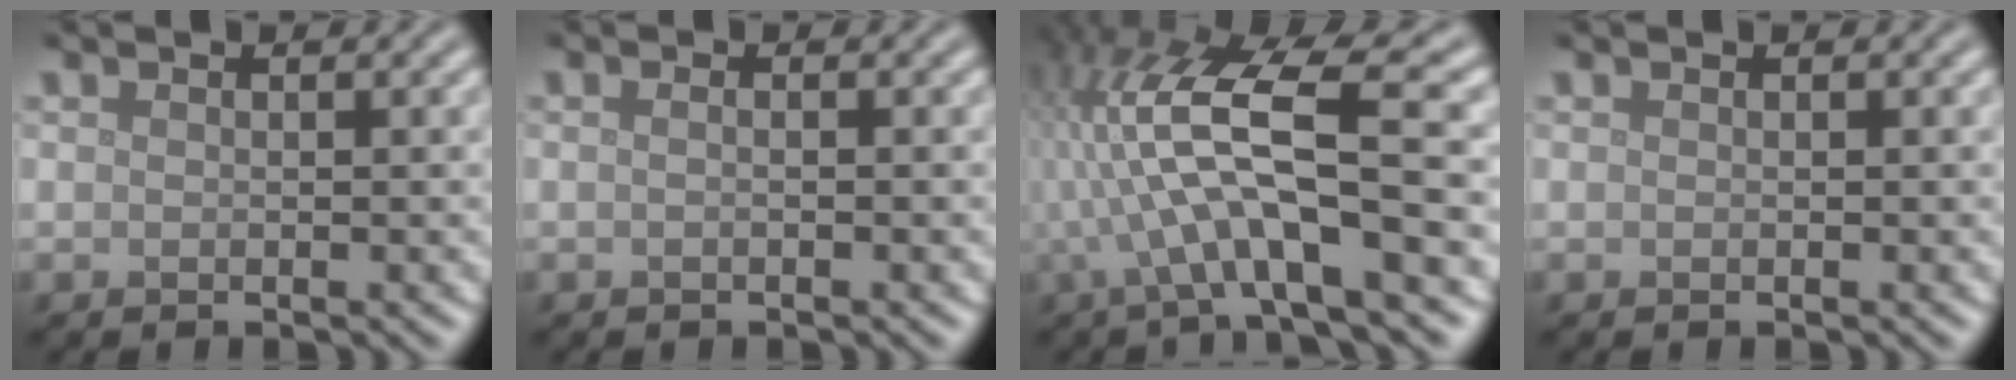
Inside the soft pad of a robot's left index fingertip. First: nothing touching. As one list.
[{"total": 1.1, "force": [0.1, 0.5, 1.0], "torque": [-0.006, -0.008, -0.010]}, {"total": 10.4, "force": [-0.7, 2.4, 10.1], "torque": [-0.191, 0.026, -0.017]}, {"total": 0.0}]